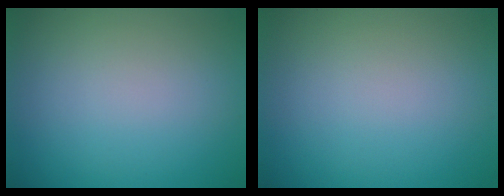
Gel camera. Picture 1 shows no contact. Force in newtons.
{"total": 0.0}